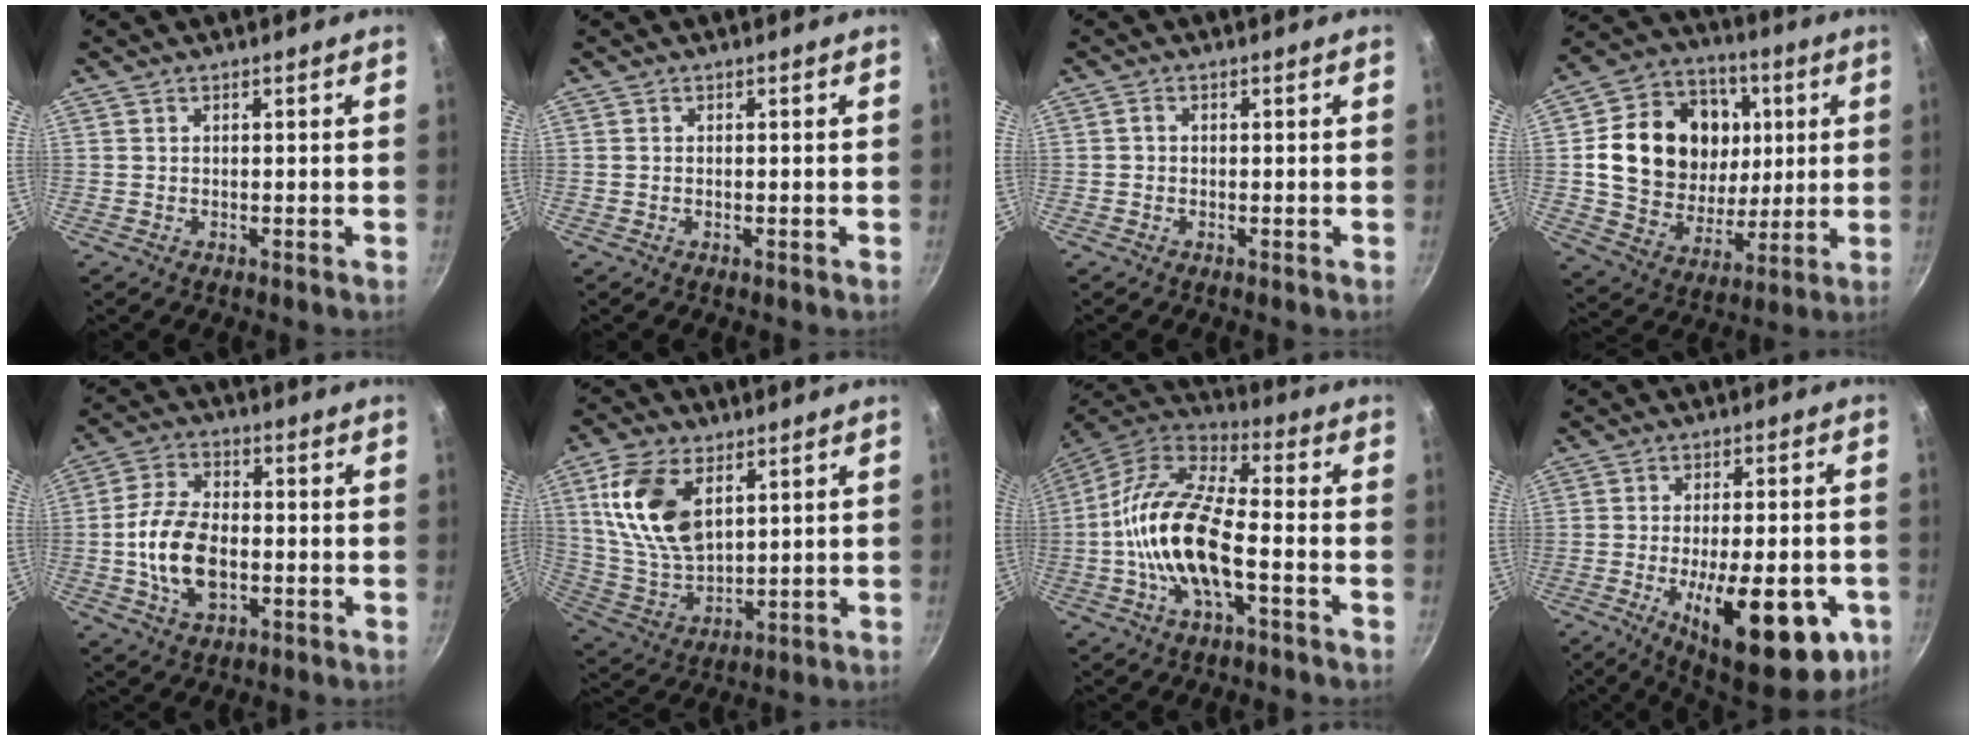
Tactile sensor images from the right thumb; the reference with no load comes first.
{"total": 0.0}
{"total": 0.9, "force": [-0.2, 0.8, 0.5], "torque": [-0.008, 0.005, -0.004]}
{"total": 22.1, "force": [4.2, 17.7, 12.6], "torque": [-0.195, 0.002, 0.076]}
{"total": 12.1, "force": [-1.9, 7.3, 9.4], "torque": [-0.172, 0.020, -0.037]}
{"total": 15.2, "force": [5.4, 8.7, 11.3], "torque": [-0.204, -0.020, 0.116]}
{"total": 17.9, "force": [-3.7, 7.6, 15.8], "torque": [-0.298, 0.040, -0.085]}
{"total": 21.8, "force": [-7.3, 8.2, 18.8], "torque": [-0.233, 0.003, -0.093]}